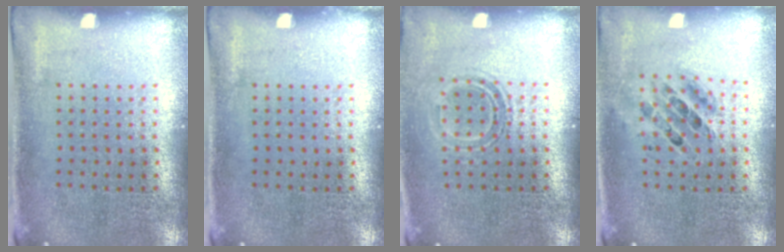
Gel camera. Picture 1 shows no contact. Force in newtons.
{"total": 0.0}
{"total": 1.5, "press": 1.2, "slide": 1.0}
{"total": 0.7, "press": 0.7, "slide": 0.2}